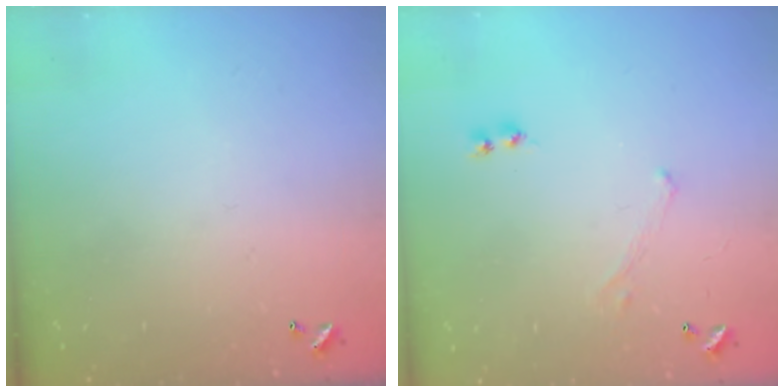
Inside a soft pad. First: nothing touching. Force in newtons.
{"total": 0.7, "press": 0.6, "slide": 0.2}